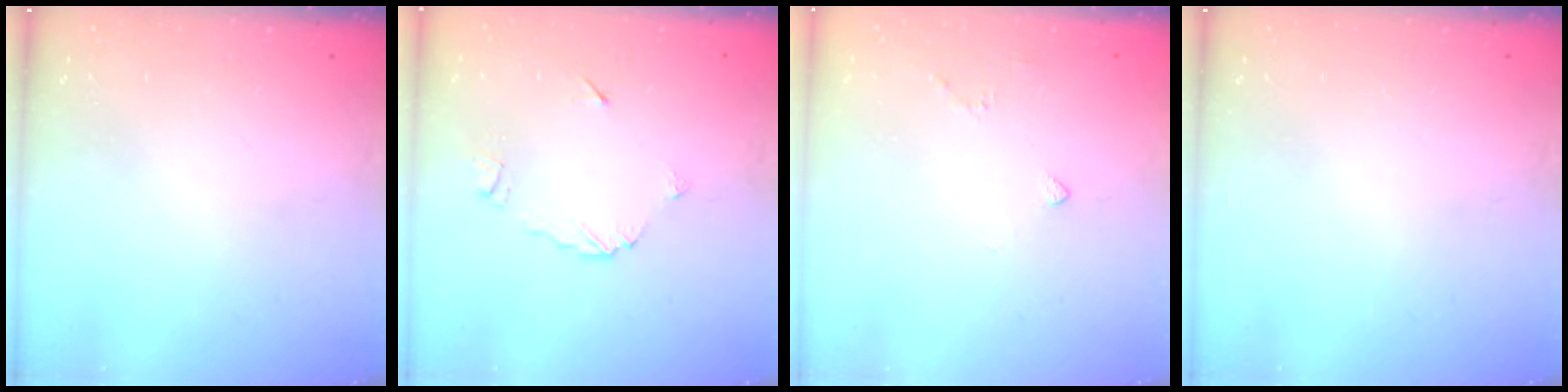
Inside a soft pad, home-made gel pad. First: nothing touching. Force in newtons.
{"total": 4.8, "press": 4.8, "slide": 0.1}
{"total": 2.0, "press": 2.0, "slide": 0.6}
{"total": 0.0}